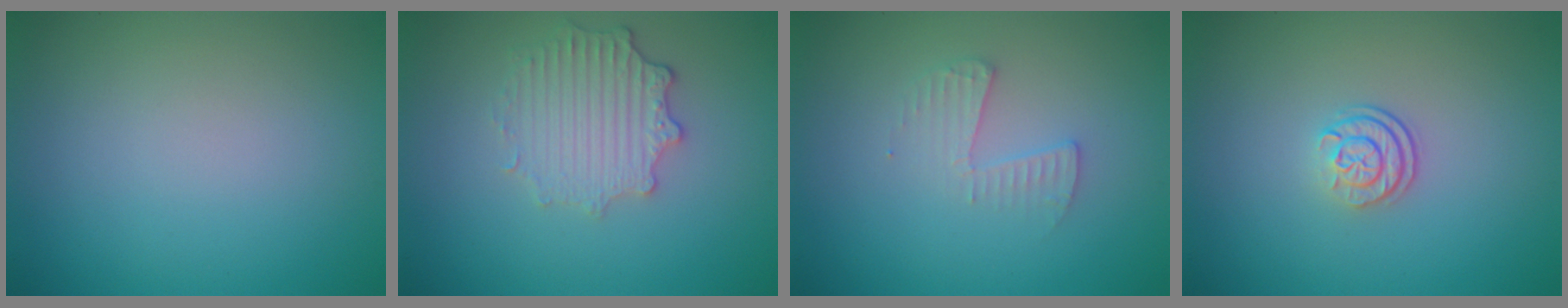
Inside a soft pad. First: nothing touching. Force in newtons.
{"total": 3.3, "press": 2.8, "slide": 1.7}
{"total": 1.6, "press": 1.6, "slide": 0.1}
{"total": 2.4, "press": 1.7, "slide": 1.7}